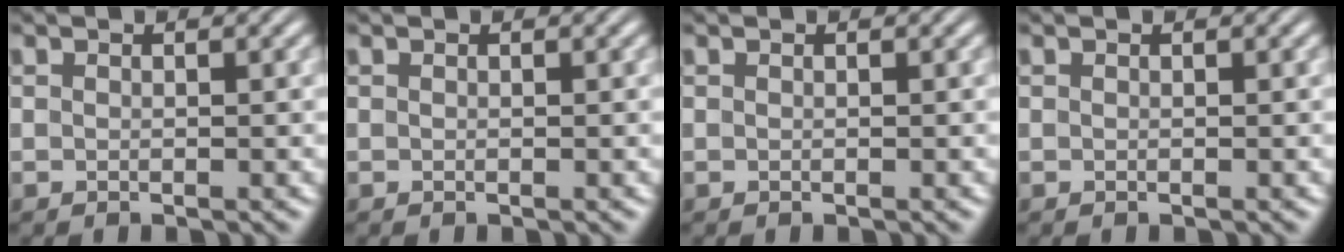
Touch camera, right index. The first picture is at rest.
{"total": 0.0}
{"total": 0.0}
{"total": 0.0}